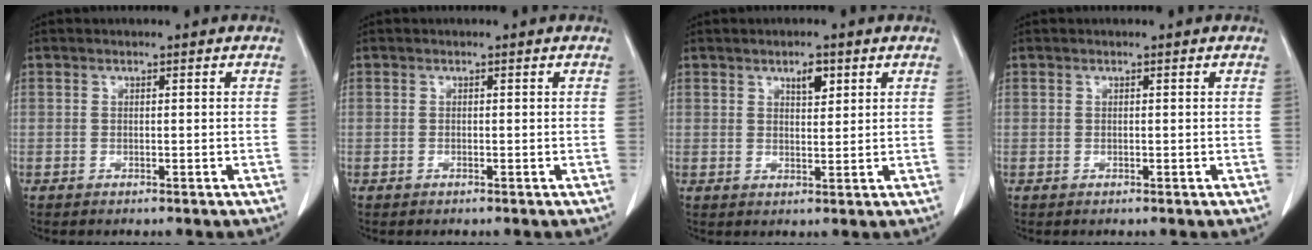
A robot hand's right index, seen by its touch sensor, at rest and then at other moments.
{"total": 0.0}
{"total": 3.0, "force": [1.7, 1.2, 2.1], "torque": [-0.033, -0.004, 0.029]}
{"total": 0.0}